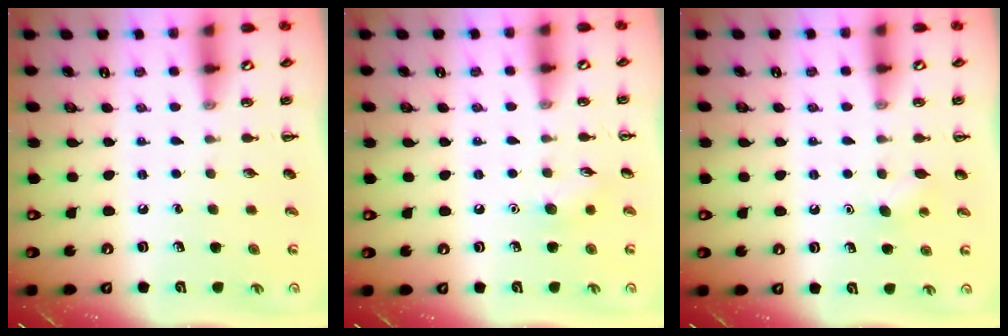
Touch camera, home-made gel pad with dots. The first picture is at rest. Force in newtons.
{"total": 6.3, "press": 6.1, "slide": 1.6}
{"total": 4.0, "press": 3.8, "slide": 1.1}